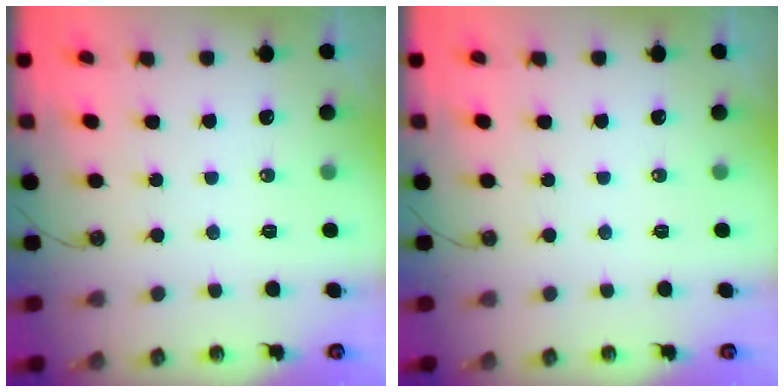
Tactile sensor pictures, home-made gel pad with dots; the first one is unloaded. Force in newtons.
{"total": 0.0}